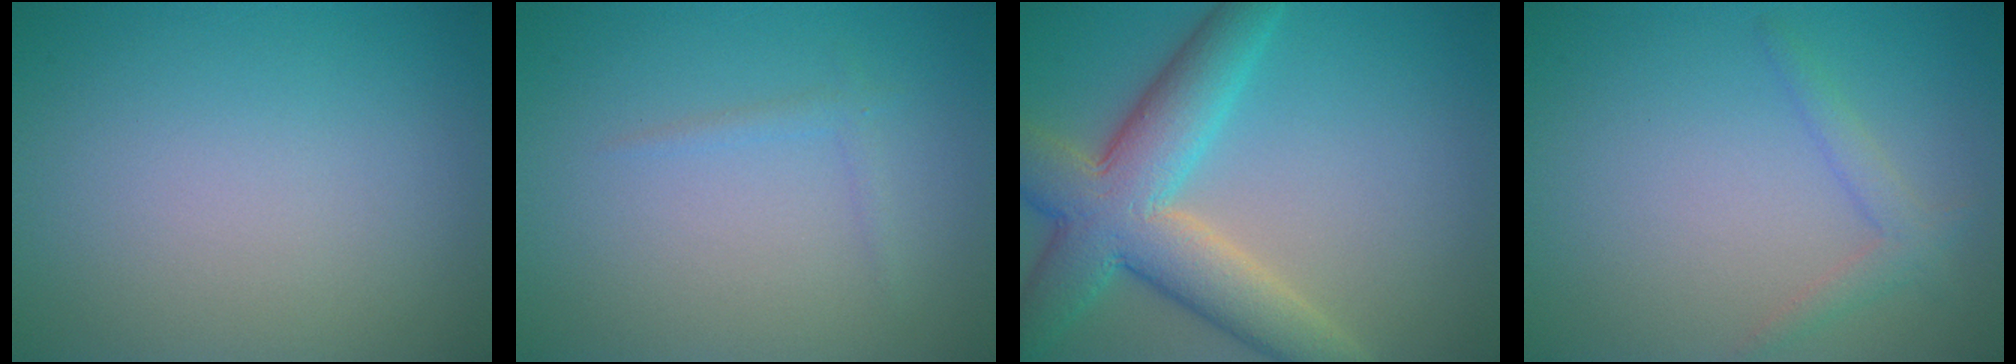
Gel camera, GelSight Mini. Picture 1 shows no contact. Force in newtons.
{"total": 0.8, "press": 0.8, "slide": 0.0}
{"total": 8.6, "press": 8.6, "slide": 0.7}
{"total": 1.8, "press": 1.8, "slide": 0.1}